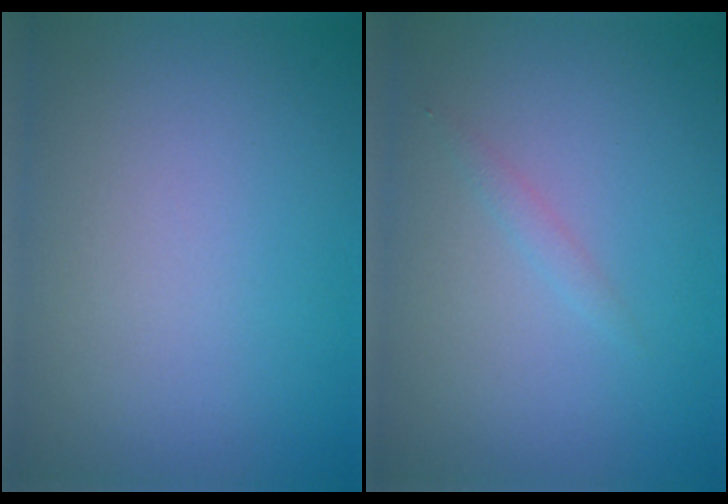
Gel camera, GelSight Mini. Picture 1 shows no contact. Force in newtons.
{"total": 0.7, "press": 0.7, "slide": 0.0}